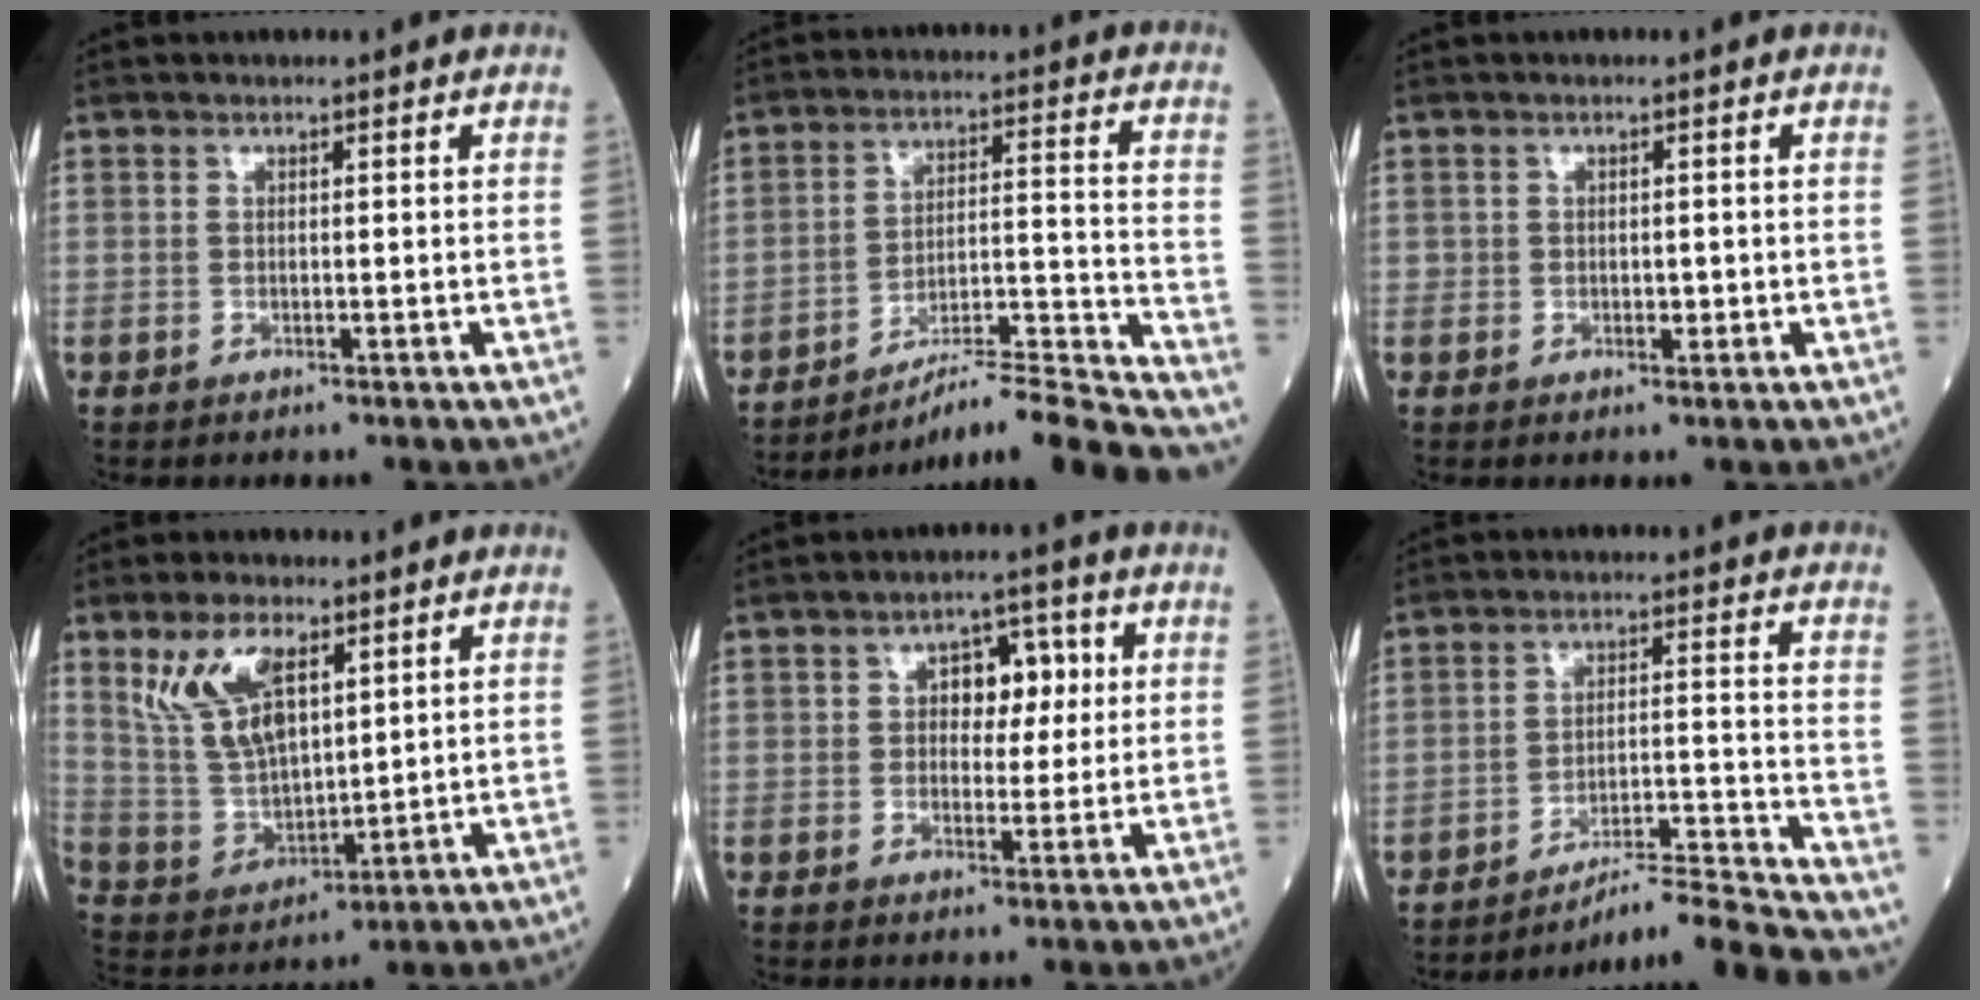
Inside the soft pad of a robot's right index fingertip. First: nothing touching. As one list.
[{"total": 17.7, "force": [-16.6, -1.7, 6.0], "torque": [-0.081, 0.017, -0.250]}, {"total": 1.2, "force": [-0.1, 0.9, 0.8], "torque": [-0.012, 0.001, 0.003]}, {"total": 11.0, "force": [5.6, 4.7, 8.3], "torque": [-0.182, 0.010, 0.124]}, {"total": 6.0, "force": [1.3, 3.5, 4.6], "torque": [-0.061, 0.020, 0.022]}, {"total": 13.1, "force": [-12.6, -2.7, 2.2], "torque": [-0.027, 0.016, -0.197]}]